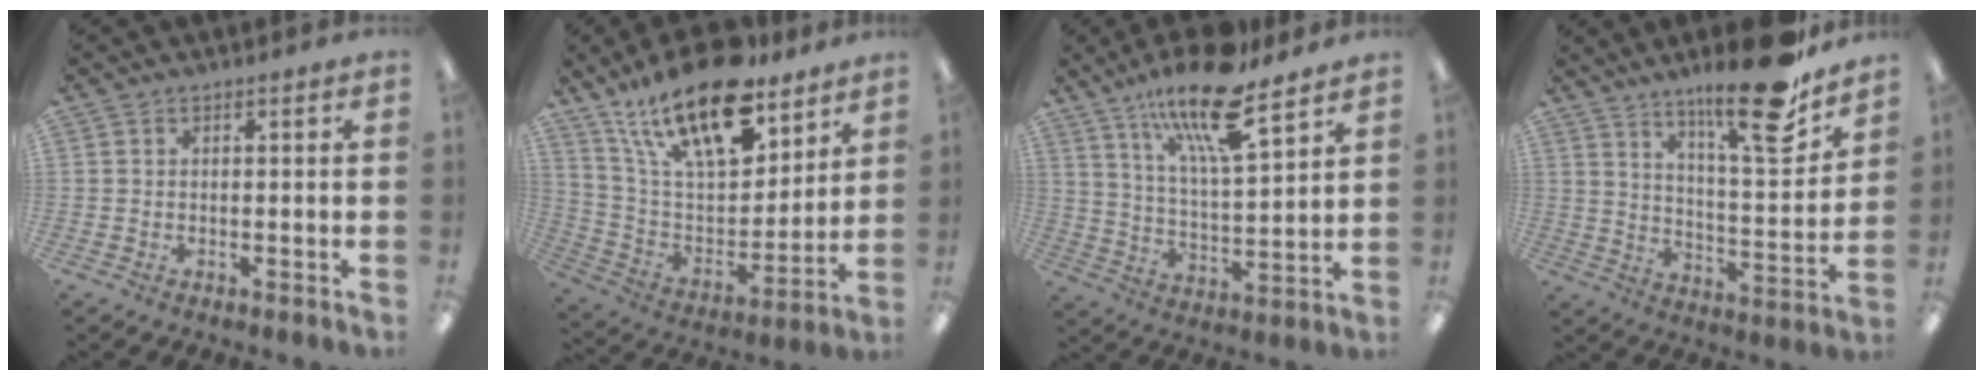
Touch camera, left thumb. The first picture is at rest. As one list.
[{"total": 22.5, "force": [15.5, 8.9, 13.7], "torque": [-0.271, -0.085, 0.268]}, {"total": 17.9, "force": [13.0, 4.3, 11.5], "torque": [-0.203, -0.069, 0.213]}, {"total": 19.0, "force": [14.3, 3.8, 11.9], "torque": [-0.187, -0.093, 0.227]}]